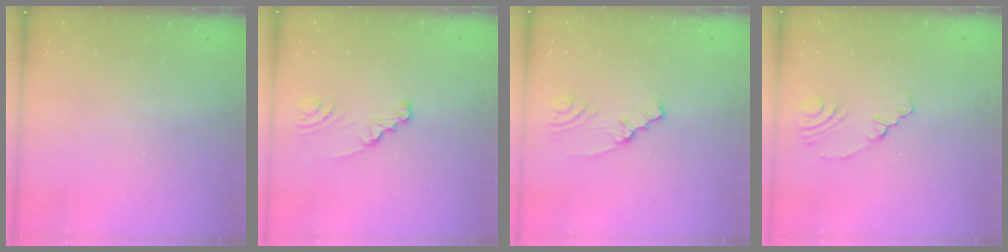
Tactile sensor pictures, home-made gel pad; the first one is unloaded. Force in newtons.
{"total": 2.3, "press": 2.3, "slide": 0.2}
{"total": 2.0, "press": 2.0, "slide": 0.3}
{"total": 2.8, "press": 2.1, "slide": 1.9}